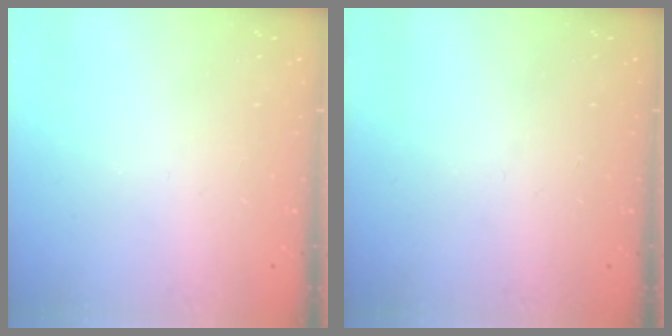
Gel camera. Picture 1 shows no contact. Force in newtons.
{"total": 0.0}